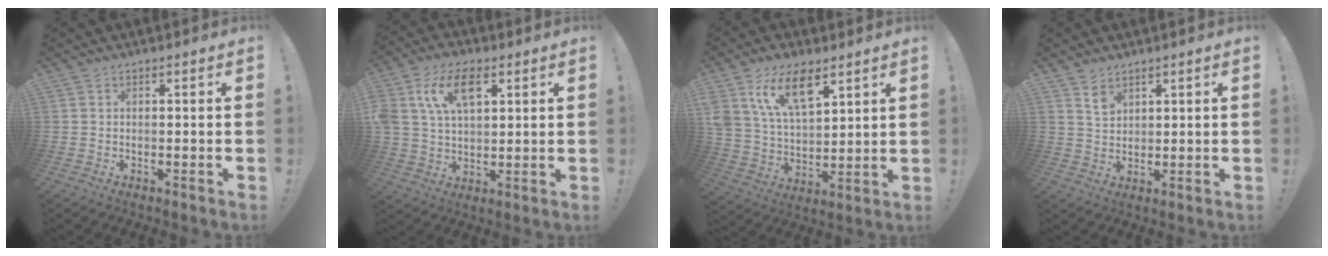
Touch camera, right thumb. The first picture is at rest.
{"total": 12.4, "force": [4.9, 7.5, 8.6], "torque": [-0.167, 0.002, 0.091]}
{"total": 15.0, "force": [8.7, 7.8, 9.5], "torque": [-0.183, -0.037, 0.161]}
{"total": 4.2, "force": [3.0, 2.6, 1.3], "torque": [-0.015, -0.019, 0.053]}